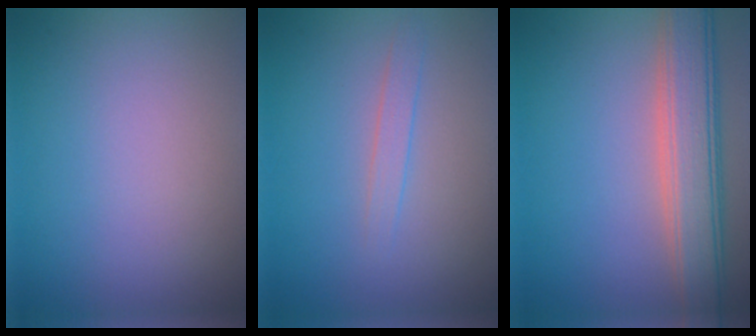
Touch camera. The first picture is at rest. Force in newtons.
{"total": 1.2, "press": 1.2, "slide": 0.0}
{"total": 6.0, "press": 5.9, "slide": 0.5}